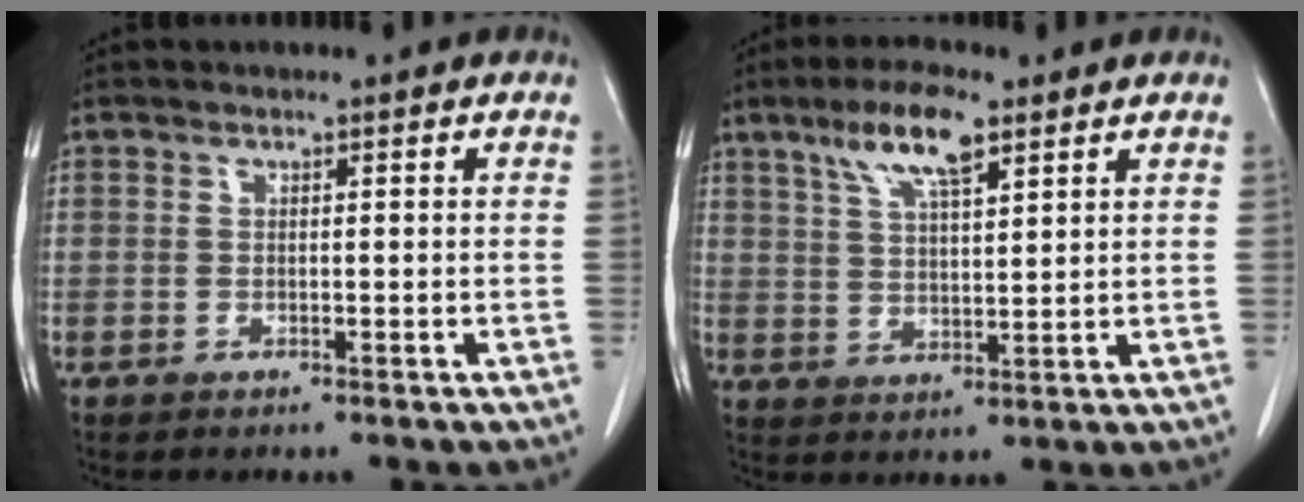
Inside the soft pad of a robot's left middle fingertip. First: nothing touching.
{"total": 8.1, "force": [5.0, 1.8, 6.1], "torque": [-0.124, 0.009, 0.095]}